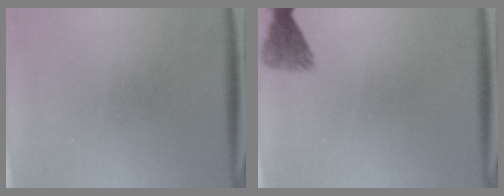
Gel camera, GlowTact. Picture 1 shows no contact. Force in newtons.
{"total": 3.0}